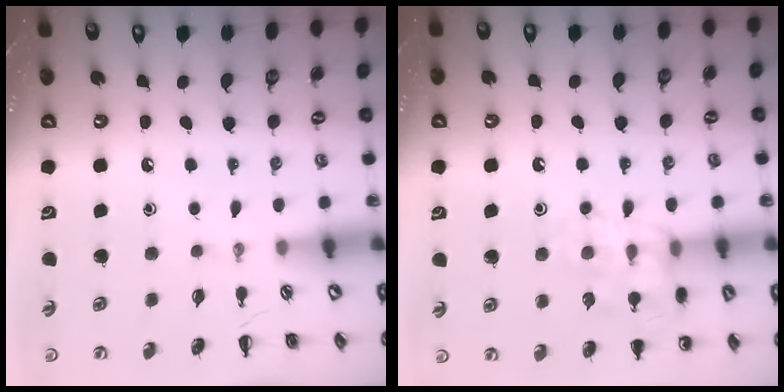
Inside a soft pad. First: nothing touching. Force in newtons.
{"total": 14.6, "press": 14.5, "slide": 1.5}